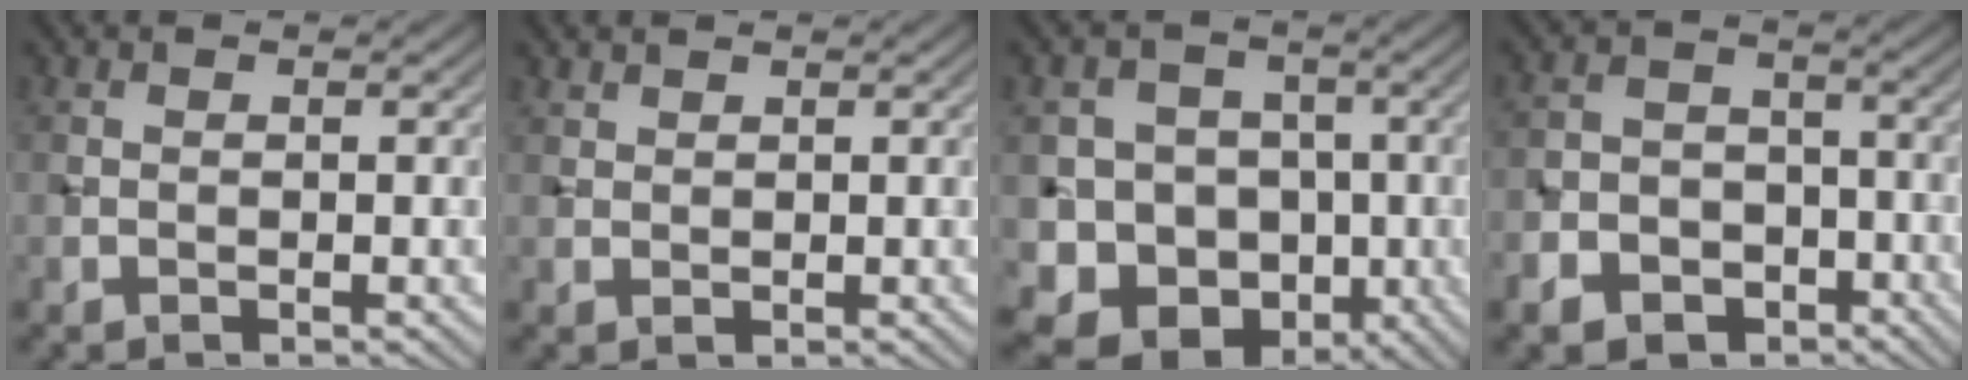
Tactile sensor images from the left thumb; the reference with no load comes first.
{"total": 1.3, "force": [1.1, 0.6, 0.2], "torque": [-0.008, 0.003, 0.028]}
{"total": 10.6, "force": [-3.0, 9.4, 3.9], "torque": [-0.075, -0.015, -0.080]}
{"total": 8.4, "force": [-4.9, 6.2, 2.7], "torque": [-0.058, -0.020, -0.096]}